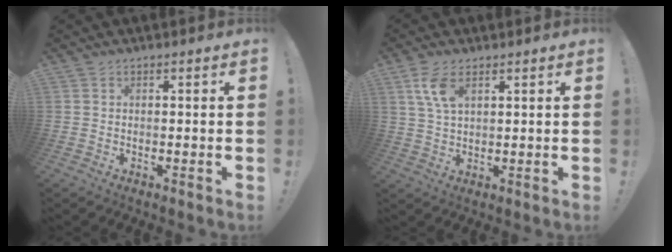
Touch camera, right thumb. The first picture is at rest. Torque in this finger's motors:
{"motor_torque": [0.03, 0.06, 0.40, 0.45, 0.00]}